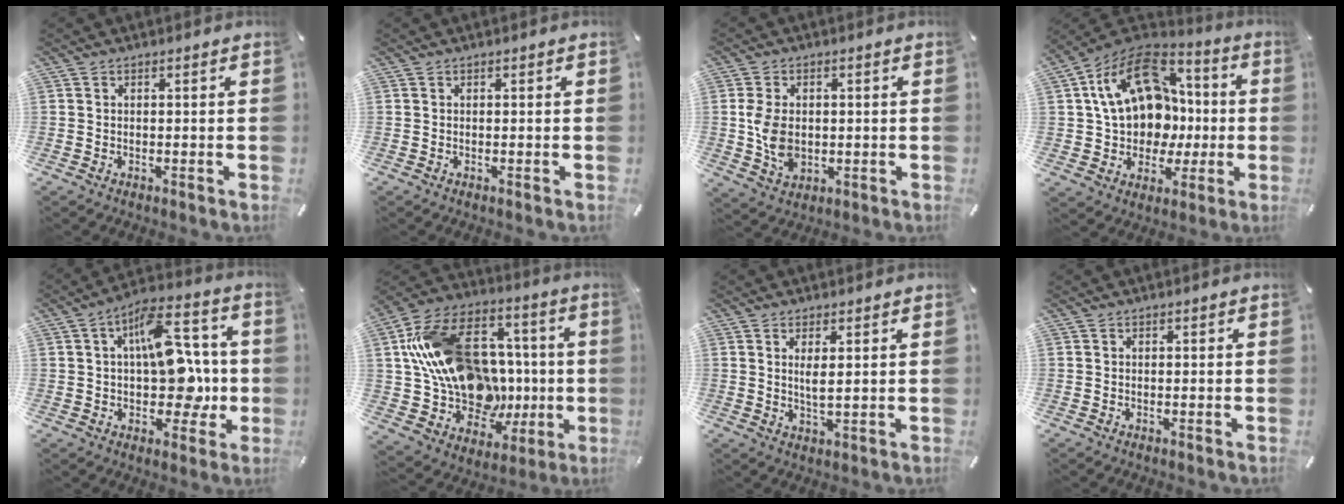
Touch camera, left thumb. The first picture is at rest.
{"total": 0.0}
{"total": 8.1, "force": [0.0, 5.9, 5.5], "torque": [-0.119, -0.006, -0.002]}
{"total": 21.4, "force": [3.0, 16.4, 13.3], "torque": [-0.239, 0.001, 0.060]}
{"total": 15.8, "force": [1.6, 9.9, 12.2], "torque": [-0.157, -0.002, 0.034]}
{"total": 24.1, "force": [1.8, 18.5, 15.3], "torque": [-0.295, -0.019, 0.057]}
{"total": 3.5, "force": [1.2, 0.8, 3.2], "torque": [-0.065, -0.008, 0.017]}
{"total": 0.0}